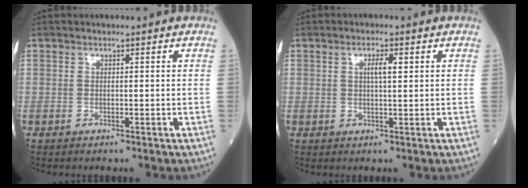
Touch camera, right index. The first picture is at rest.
{"total": 2.8, "force": [0.9, 0.5, 2.6], "torque": [-0.044, 0.002, 0.015]}